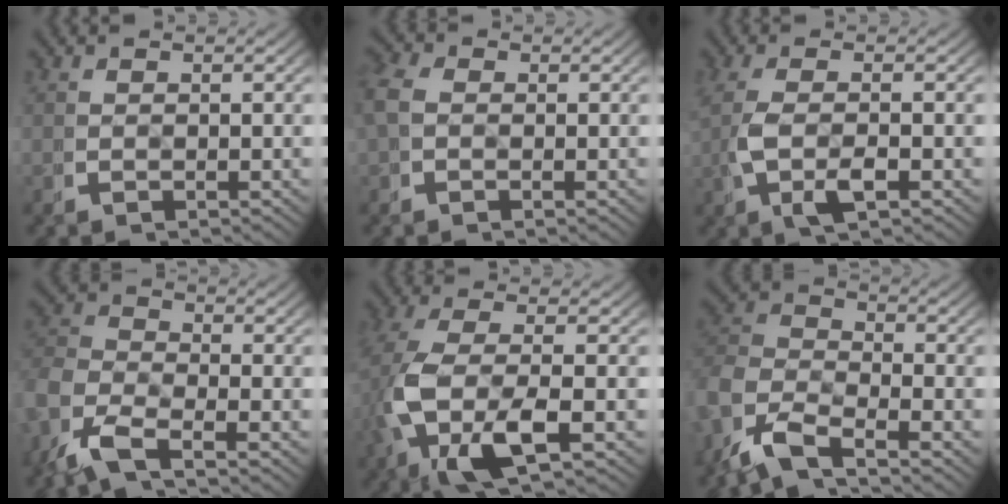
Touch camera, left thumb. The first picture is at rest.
{"total": 2.5, "force": [0.2, 2.1, 1.4], "torque": [-0.041, -0.003, 0.002]}
{"total": 3.8, "force": [-0.2, 1.3, 3.6], "torque": [-0.092, -0.006, 0.004]}
{"total": 5.6, "force": [-2.1, 3.5, 3.9], "torque": [-0.096, -0.015, -0.043]}
{"total": 8.7, "force": [-1.2, 4.0, 7.6], "torque": [-0.206, -0.029, 0.002]}
{"total": 6.4, "force": [-1.8, 4.5, 4.1], "torque": [-0.092, -0.015, -0.041]}